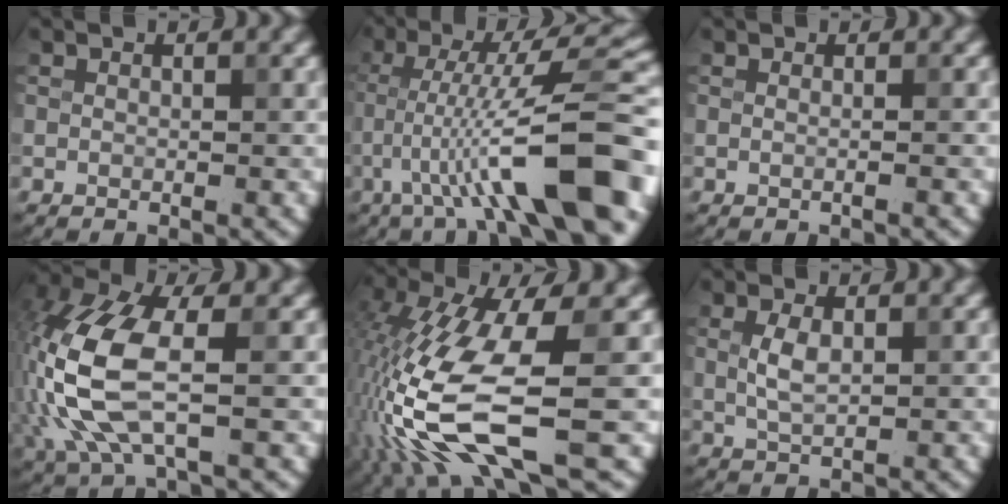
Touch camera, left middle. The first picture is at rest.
{"total": 11.6, "force": [-4.5, 2.0, 10.5], "torque": [-0.157, 0.025, -0.071]}
{"total": 0.8, "force": [0.0, 0.3, 0.7], "torque": [-0.006, -0.004, -0.009]}
{"total": 8.8, "force": [-1.0, 3.8, 7.9], "torque": [-0.196, 0.008, -0.022]}
{"total": 11.6, "force": [-4.2, 3.2, 10.3], "torque": [-0.232, -0.009, -0.079]}
{"total": 2.3, "force": [0.4, 1.0, 2.0], "torque": [-0.048, 0.001, 0.010]}